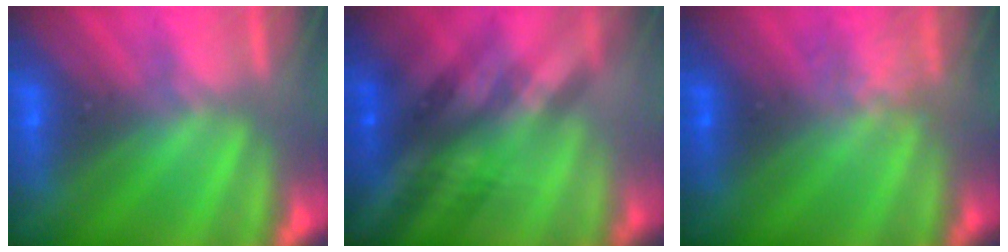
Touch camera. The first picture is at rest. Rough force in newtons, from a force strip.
{"total": 2.6}
{"total": 1.9}